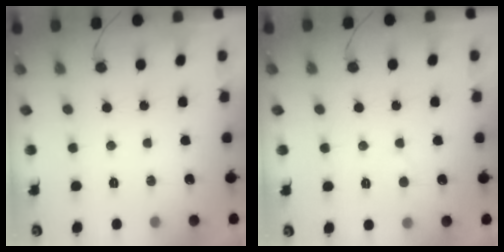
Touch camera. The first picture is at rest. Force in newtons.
{"total": 4.1, "press": 4.1, "slide": 0.3}